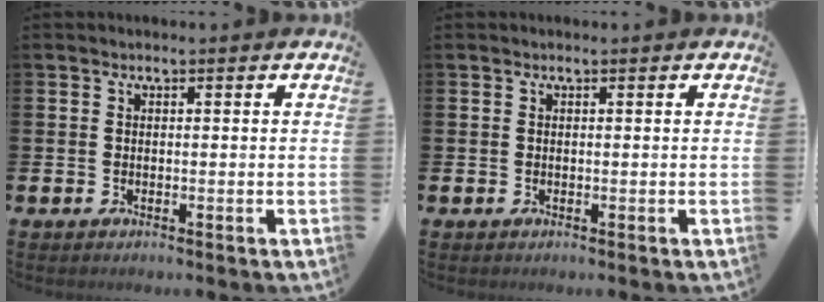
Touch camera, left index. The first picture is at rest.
{"total": 0.0}